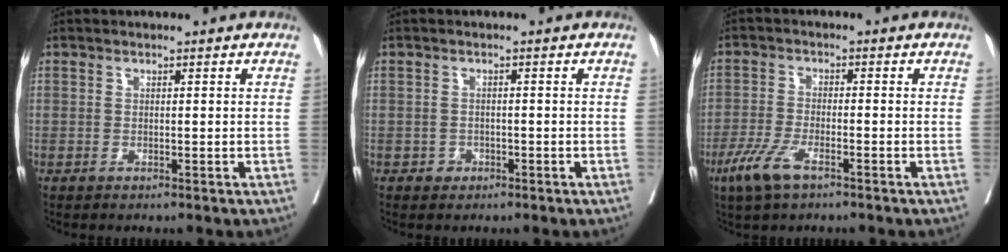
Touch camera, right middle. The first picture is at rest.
{"total": 1.3, "force": [-0.7, 1.1, 0.2], "torque": [-0.001, 0.005, -0.010]}
{"total": 5.7, "force": [-3.5, 1.5, 4.2], "torque": [-0.097, -0.009, -0.065]}